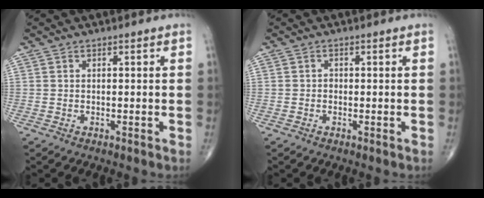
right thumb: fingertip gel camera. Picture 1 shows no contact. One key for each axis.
{"total": 0.6, "fx": -0.2, "fy": 0.5, "fz": 0.2, "tx": 0.002, "ty": 0.001, "tz": -0.007}